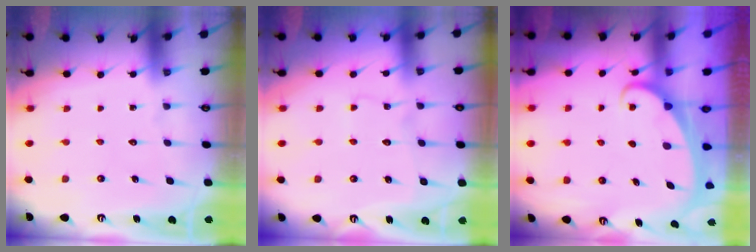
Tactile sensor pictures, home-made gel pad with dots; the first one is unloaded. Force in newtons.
{"total": 5.4, "press": 5.3, "slide": 0.5}
{"total": 2.0, "press": 2.0, "slide": 0.1}